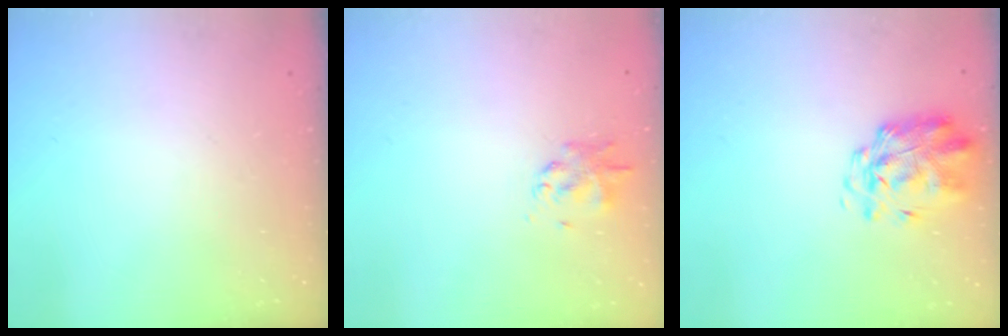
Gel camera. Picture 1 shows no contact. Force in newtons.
{"total": 1.8, "press": 1.7, "slide": 0.4}
{"total": 3.0, "press": 2.9, "slide": 1.0}